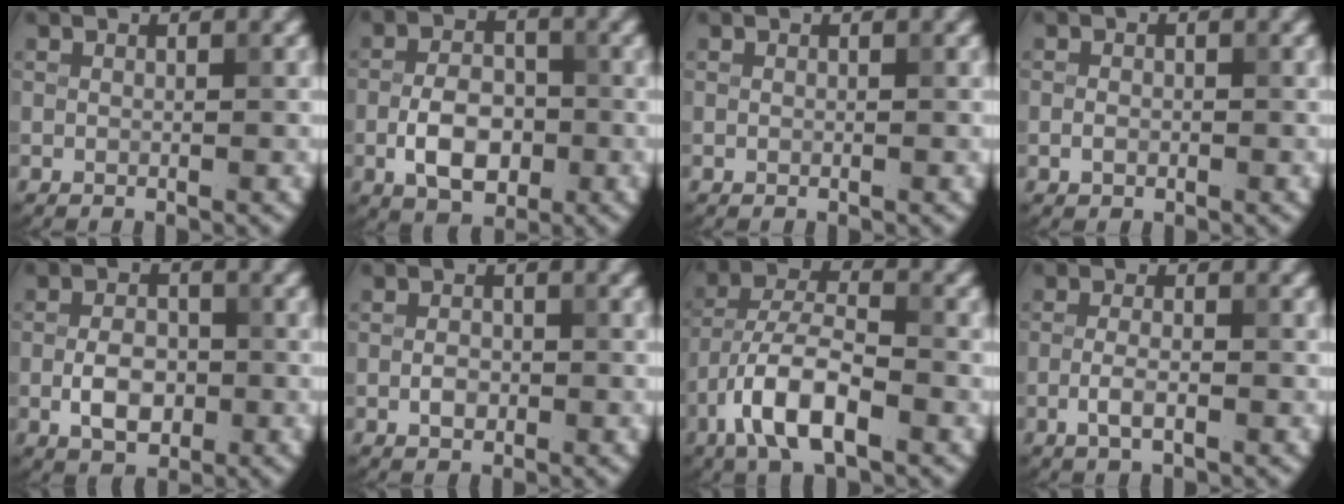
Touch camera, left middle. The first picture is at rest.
{"total": 4.9, "force": [-1.5, 3.0, 3.6], "torque": [-0.064, 0.003, -0.031]}
{"total": 0.0}
{"total": 1.1, "force": [-0.4, 0.8, 0.6], "torque": [-0.011, -0.001, -0.010]}
{"total": 3.7, "force": [-0.9, 2.3, 2.7], "torque": [-0.048, 0.002, -0.020]}
{"total": 1.6, "force": [-0.5, 1.1, 1.1], "torque": [-0.018, 0.002, -0.012]}
{"total": 7.3, "force": [-3.5, 3.1, 5.6], "torque": [-0.103, 0.005, -0.075]}
{"total": 2.1, "force": [-0.8, 0.7, 1.8], "torque": [-0.038, 0.000, -0.020]}